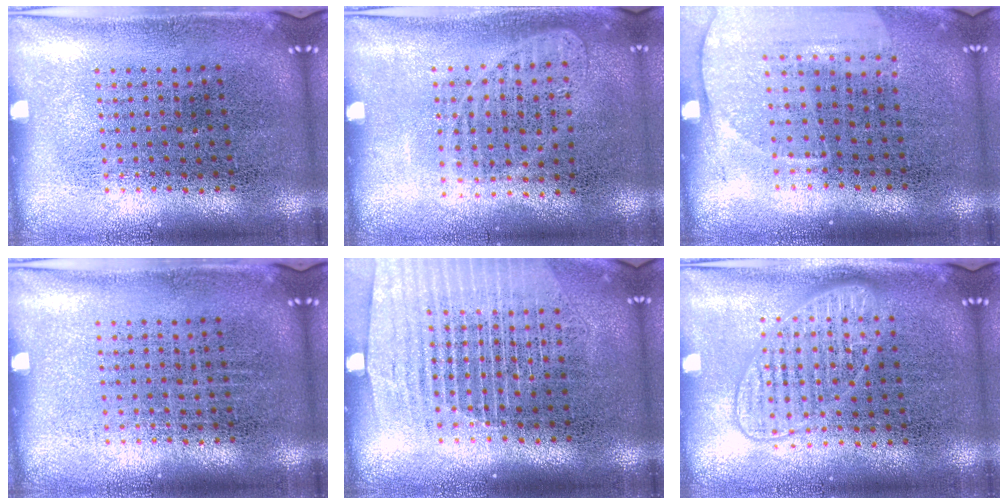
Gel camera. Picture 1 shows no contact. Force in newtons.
{"total": 0.9, "press": 0.9, "slide": 0.3}
{"total": 1.4, "press": 1.3, "slide": 0.4}
{"total": 0.0}
{"total": 1.5, "press": 1.4, "slide": 0.6}
{"total": 2.7, "press": 2.7, "slide": 0.4}